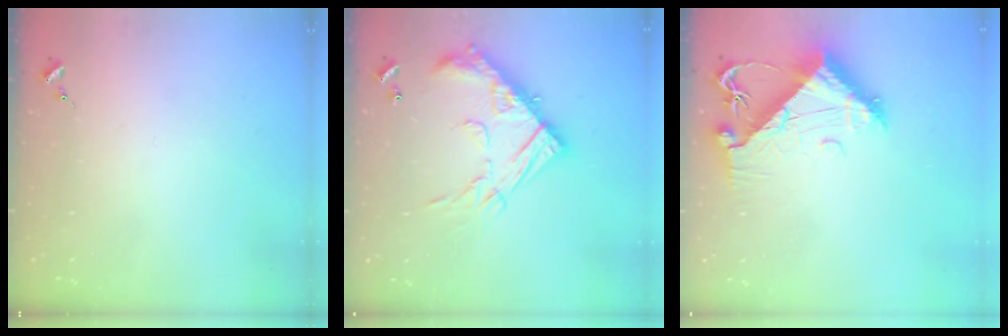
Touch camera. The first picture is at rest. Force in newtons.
{"total": 21.7, "press": 21.6, "slide": 1.9}
{"total": 9.1, "press": 9.1, "slide": 1.1}